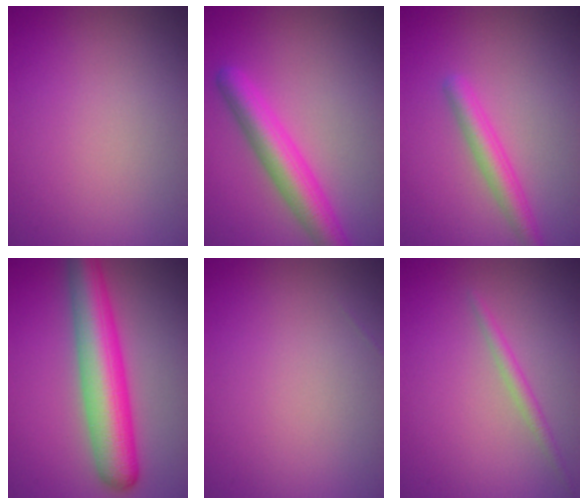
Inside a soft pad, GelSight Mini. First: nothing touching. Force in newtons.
{"total": 5.0, "press": 5.0, "slide": 0.2}
{"total": 2.8, "press": 2.8, "slide": 0.2}
{"total": 8.0, "press": 8.0, "slide": 0.2}
{"total": 0.0}
{"total": 1.4, "press": 1.4, "slide": 0.1}